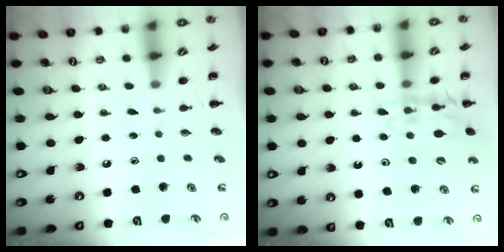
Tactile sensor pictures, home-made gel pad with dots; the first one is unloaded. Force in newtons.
{"total": 14.3, "press": 14.1, "slide": 2.7}